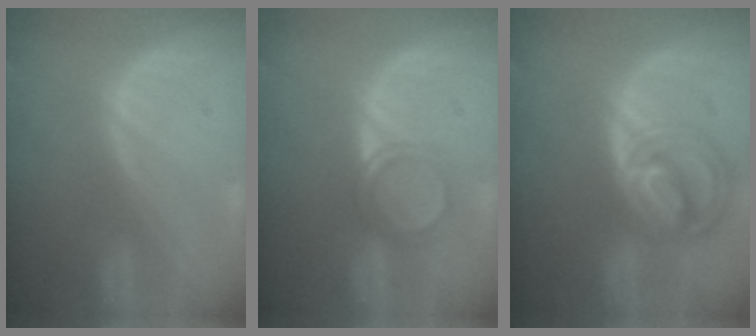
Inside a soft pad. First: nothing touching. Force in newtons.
{"total": 3.6, "press": 3.3, "slide": 1.2}
{"total": 8.7, "press": 7.5, "slide": 4.3}